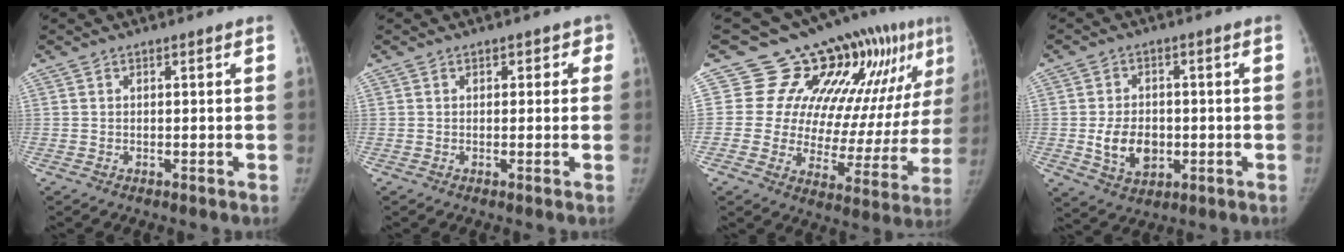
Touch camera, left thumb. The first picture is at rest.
{"total": 2.1, "force": [0.8, 1.7, 0.9], "torque": [0.025, 0.002, 0.001]}
{"total": 21.7, "force": [11.6, 10.7, 14.9], "torque": [-0.137, -0.037, 0.158]}
{"total": 8.3, "force": [-1.3, 6.1, 5.4], "torque": [-0.072, 0.000, -0.012]}